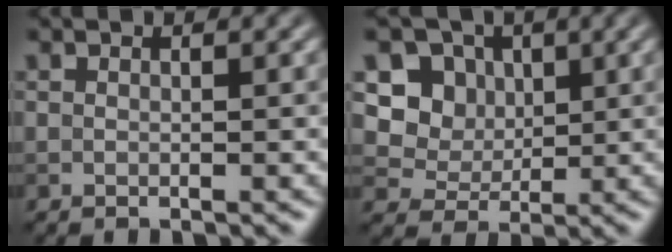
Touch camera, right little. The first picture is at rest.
{"total": 6.0, "force": [2.2, 5.1, 2.2], "torque": [-0.048, -0.006, 0.036]}